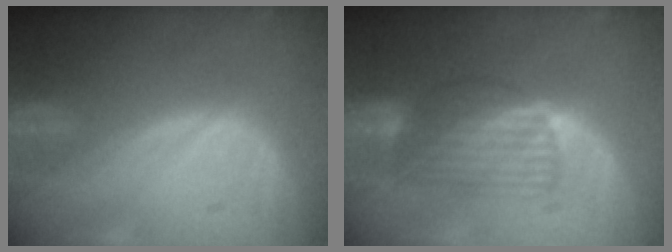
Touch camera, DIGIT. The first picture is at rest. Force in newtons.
{"total": 6.7, "press": 6.3, "slide": 2.3}